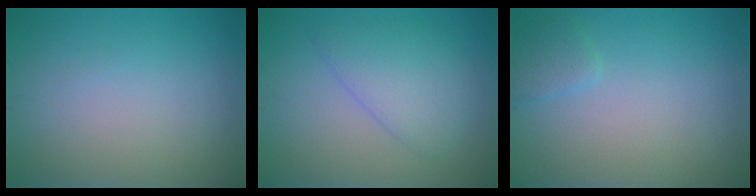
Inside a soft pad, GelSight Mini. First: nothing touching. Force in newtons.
{"total": 3.6, "press": 3.6, "slide": 0.3}
{"total": 1.2, "press": 1.2, "slide": 0.1}